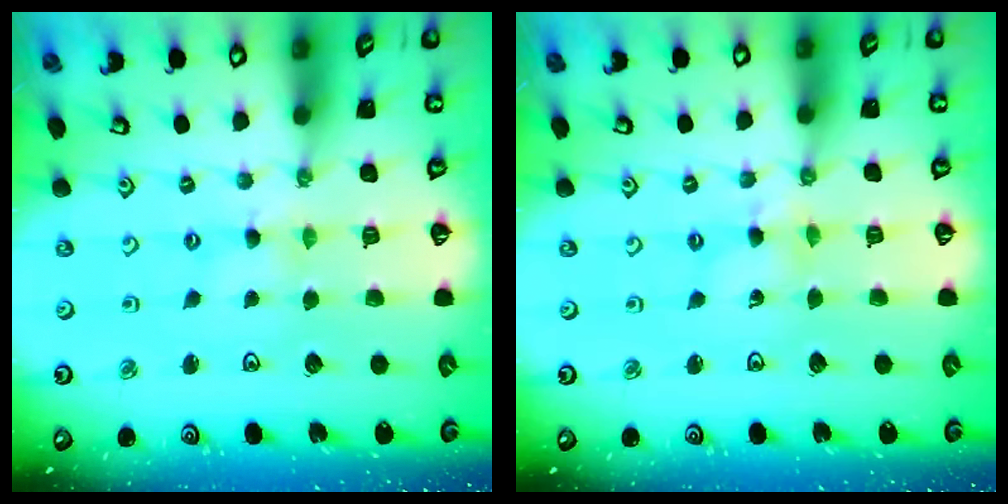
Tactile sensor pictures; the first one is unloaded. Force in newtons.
{"total": 2.0, "press": 2.0, "slide": 0.2}